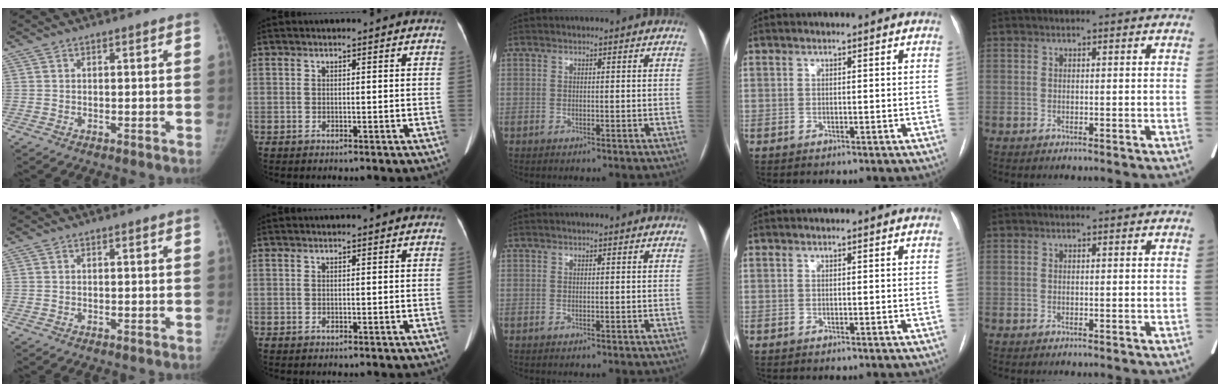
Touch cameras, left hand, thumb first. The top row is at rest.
{}